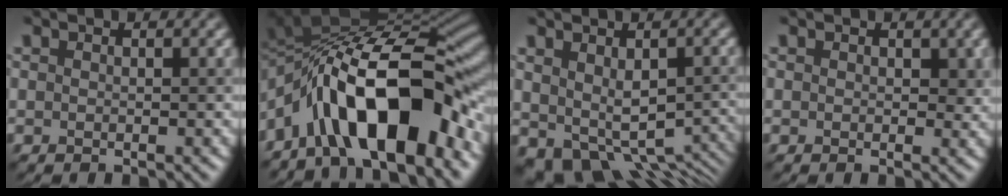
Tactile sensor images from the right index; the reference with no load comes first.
{"total": 14.4, "force": [-5.1, 5.5, 12.3], "torque": [-0.178, 0.018, -0.084]}
{"total": 7.3, "force": [-1.9, 4.7, 5.3], "torque": [-0.085, -0.040, -0.007]}
{"total": 1.5, "force": [0.4, 1.1, 0.9], "torque": [-0.008, -0.003, 0.003]}